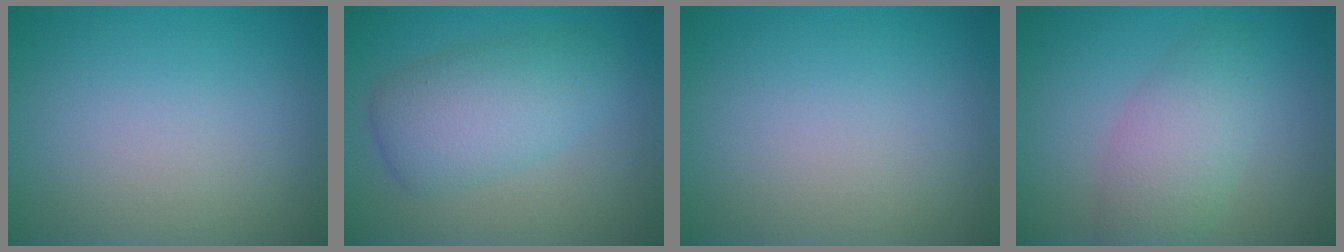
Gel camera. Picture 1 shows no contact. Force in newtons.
{"total": 5.0, "press": 5.0, "slide": 0.3}
{"total": 0.0}
{"total": 3.9, "press": 3.9, "slide": 0.1}